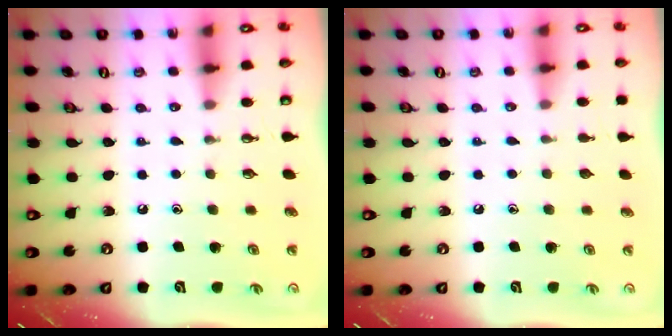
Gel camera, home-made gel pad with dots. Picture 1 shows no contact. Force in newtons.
{"total": 0.0}